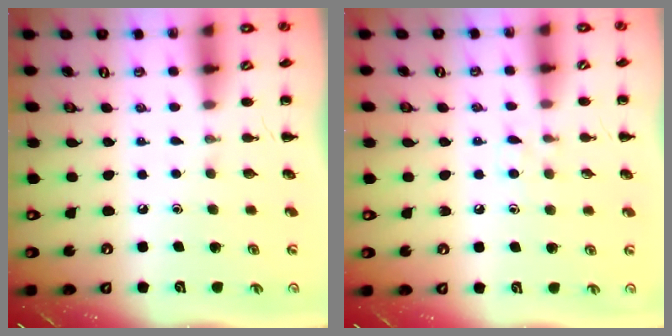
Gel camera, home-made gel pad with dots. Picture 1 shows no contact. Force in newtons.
{"total": 4.1, "press": 3.9, "slide": 1.5}